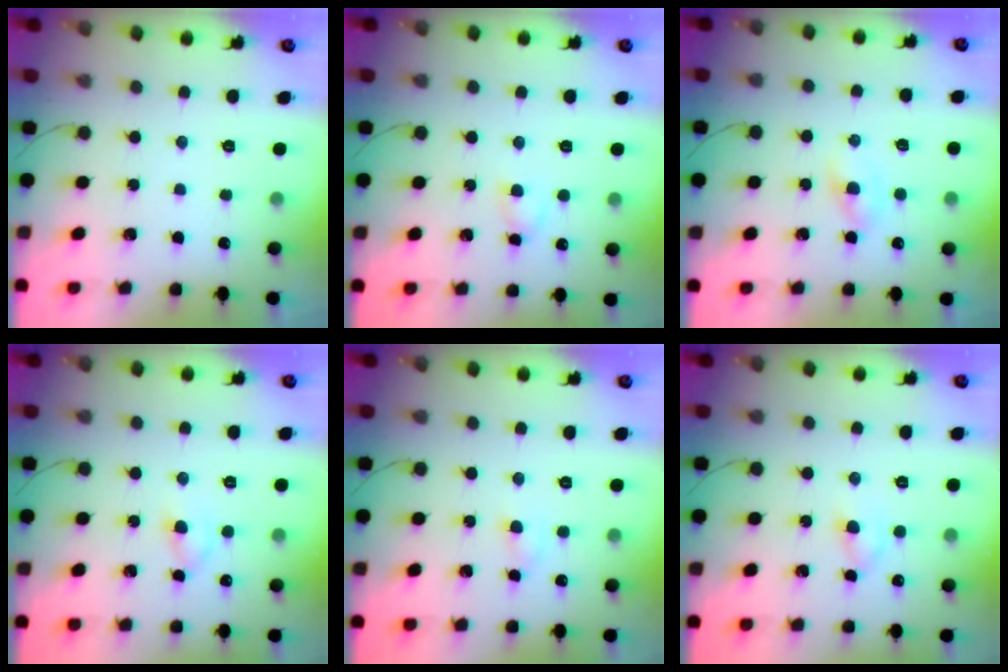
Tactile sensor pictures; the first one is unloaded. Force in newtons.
{"total": 2.9, "press": 2.7, "slide": 1.0}
{"total": 2.7, "press": 2.5, "slide": 0.9}
{"total": 2.5, "press": 2.2, "slide": 1.2}
{"total": 3.2, "press": 3.0, "slide": 1.1}
{"total": 2.5, "press": 2.2, "slide": 1.2}